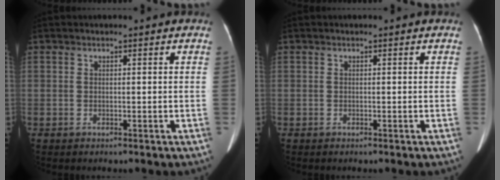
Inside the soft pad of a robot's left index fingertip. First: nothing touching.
{"total": 0.0}